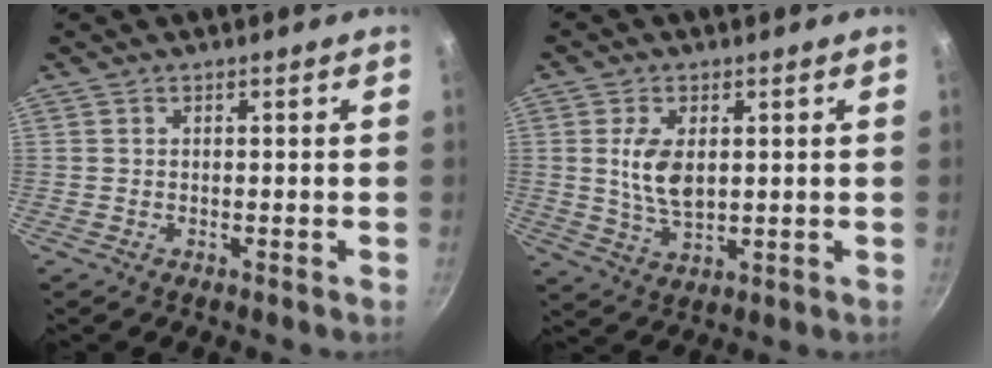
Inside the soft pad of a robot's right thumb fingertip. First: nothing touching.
{"total": 7.7, "force": [1.2, 4.3, 6.2], "torque": [-0.116, -0.013, 0.027]}